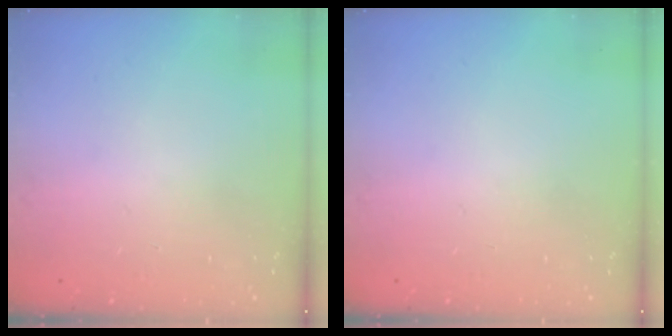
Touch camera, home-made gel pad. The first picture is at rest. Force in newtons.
{"total": 0.0}